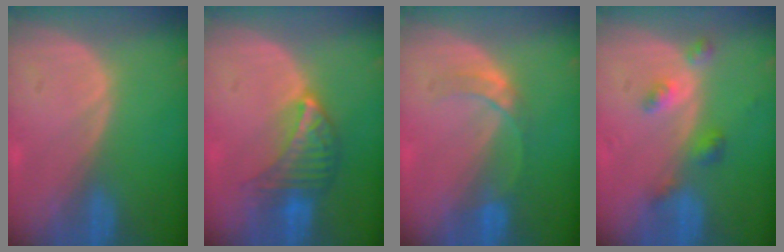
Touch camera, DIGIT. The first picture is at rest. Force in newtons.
{"total": 7.1, "press": 6.4, "slide": 3.1}
{"total": 3.3, "press": 3.3, "slide": 0.3}
{"total": 4.3, "press": 4.0, "slide": 1.7}